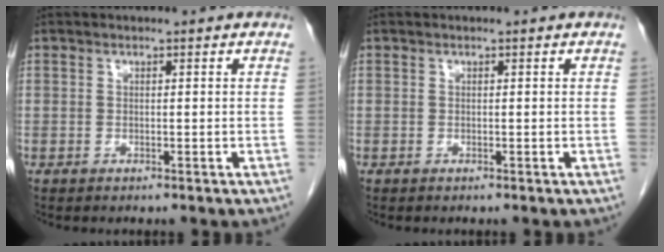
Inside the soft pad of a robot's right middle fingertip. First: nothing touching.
{"total": 0.0}